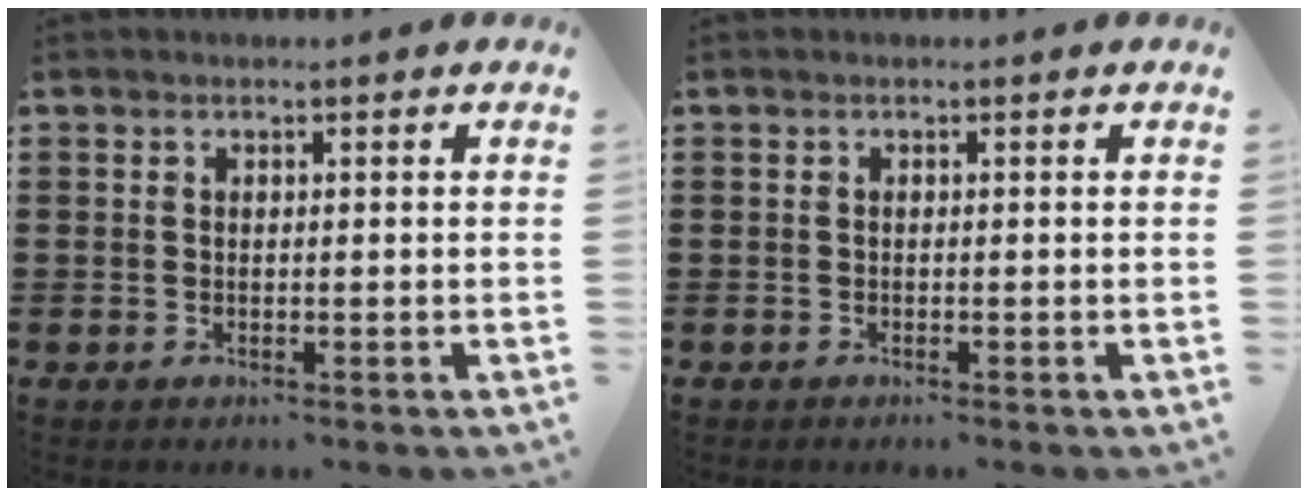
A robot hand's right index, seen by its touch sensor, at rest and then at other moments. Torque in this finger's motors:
{"motor_torque": [-0.02, -0.03, 0.00, 0.00]}